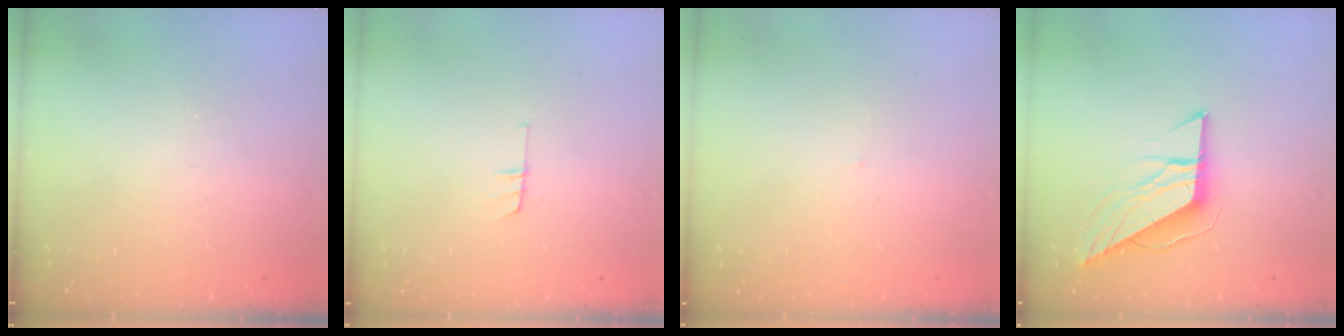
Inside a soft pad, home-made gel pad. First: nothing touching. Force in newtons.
{"total": 3.7, "press": 3.7, "slide": 0.4}
{"total": 1.7, "press": 1.6, "slide": 0.1}
{"total": 9.8, "press": 9.8, "slide": 0.5}